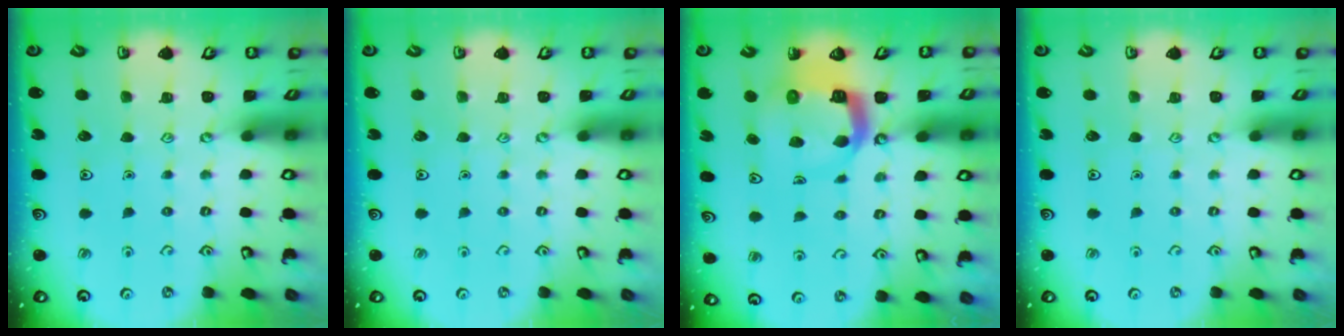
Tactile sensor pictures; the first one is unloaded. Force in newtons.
{"total": 0.0}
{"total": 8.7, "press": 8.6, "slide": 1.3}
{"total": 0.0}